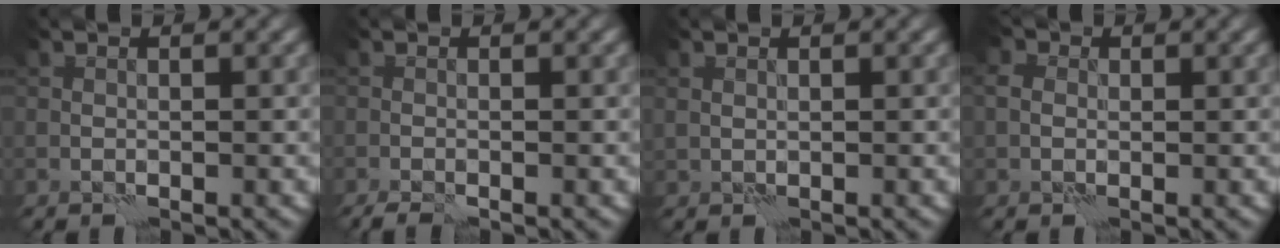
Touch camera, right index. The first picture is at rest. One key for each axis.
{"total": 1.9, "fx": -1.5, "fy": 0.2, "fz": 1.2, "tx": -0.034, "ty": -0.004, "tz": -0.030}
{"total": 0.7, "fx": 0.4, "fy": 0.5, "fz": 0.1, "tx": 0.000, "ty": -0.004, "tz": 0.012}
{"total": 2.4, "fx": 0.4, "fy": 2.1, "fz": 1.1, "tx": -0.010, "ty": 0.010, "tz": -0.015}